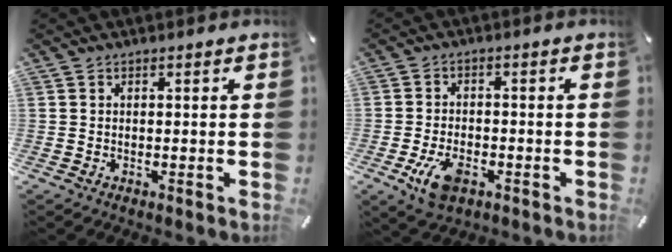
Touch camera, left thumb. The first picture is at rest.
{"total": 7.0, "force": [-3.1, 4.2, 4.7], "torque": [-0.096, 0.008, -0.058]}